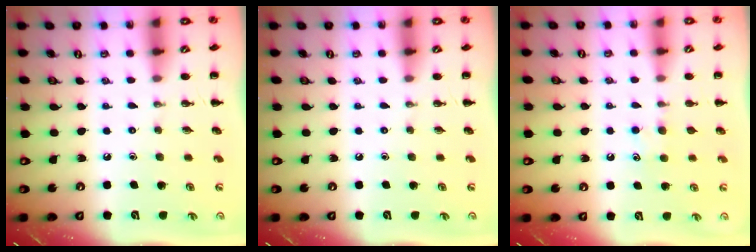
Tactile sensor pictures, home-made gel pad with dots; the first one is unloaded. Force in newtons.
{"total": 0.0}
{"total": 5.8, "press": 5.5, "slide": 1.7}